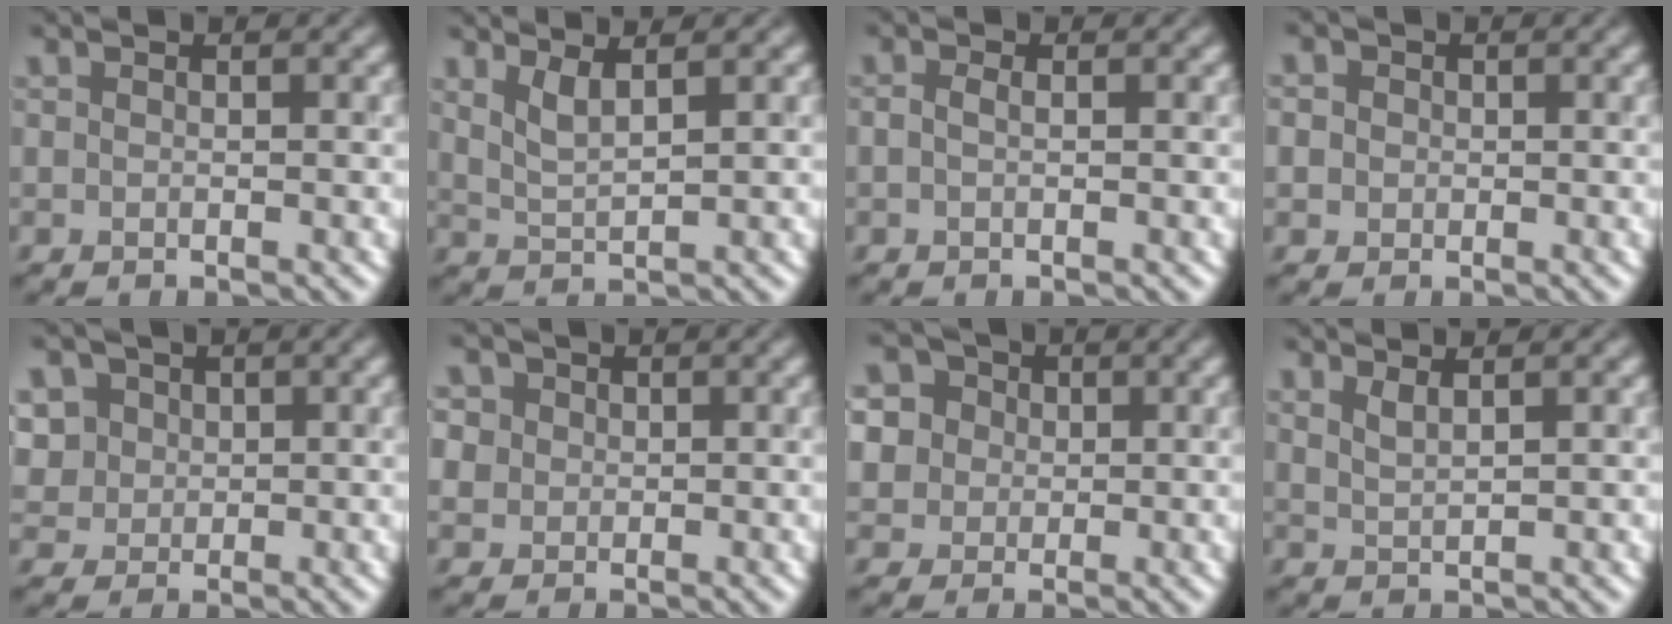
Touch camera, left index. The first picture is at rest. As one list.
[{"total": 1.7, "force": [1.2, -0.2, 1.2], "torque": [-0.030, 0.010, 0.042]}, {"total": 0.7, "force": [-0.5, -0.4, -0.2], "torque": [-0.008, -0.006, 0.001]}, {"total": 1.0, "force": [-0.4, 0.4, -0.9], "torque": [0.005, 0.003, 0.008]}, {"total": 3.2, "force": [1.2, 2.8, 0.7], "torque": [-0.051, 0.016, 0.042]}, {"total": 1.1, "force": [0.2, 0.9, -0.6], "torque": [-0.013, 0.005, 0.031]}, {"total": 4.3, "force": [1.7, 3.8, 1.1], "torque": [-0.043, 0.023, 0.030]}, {"total": 1.3, "force": [1.2, 0.0, 0.6], "torque": [-0.008, 0.011, 0.024]}]